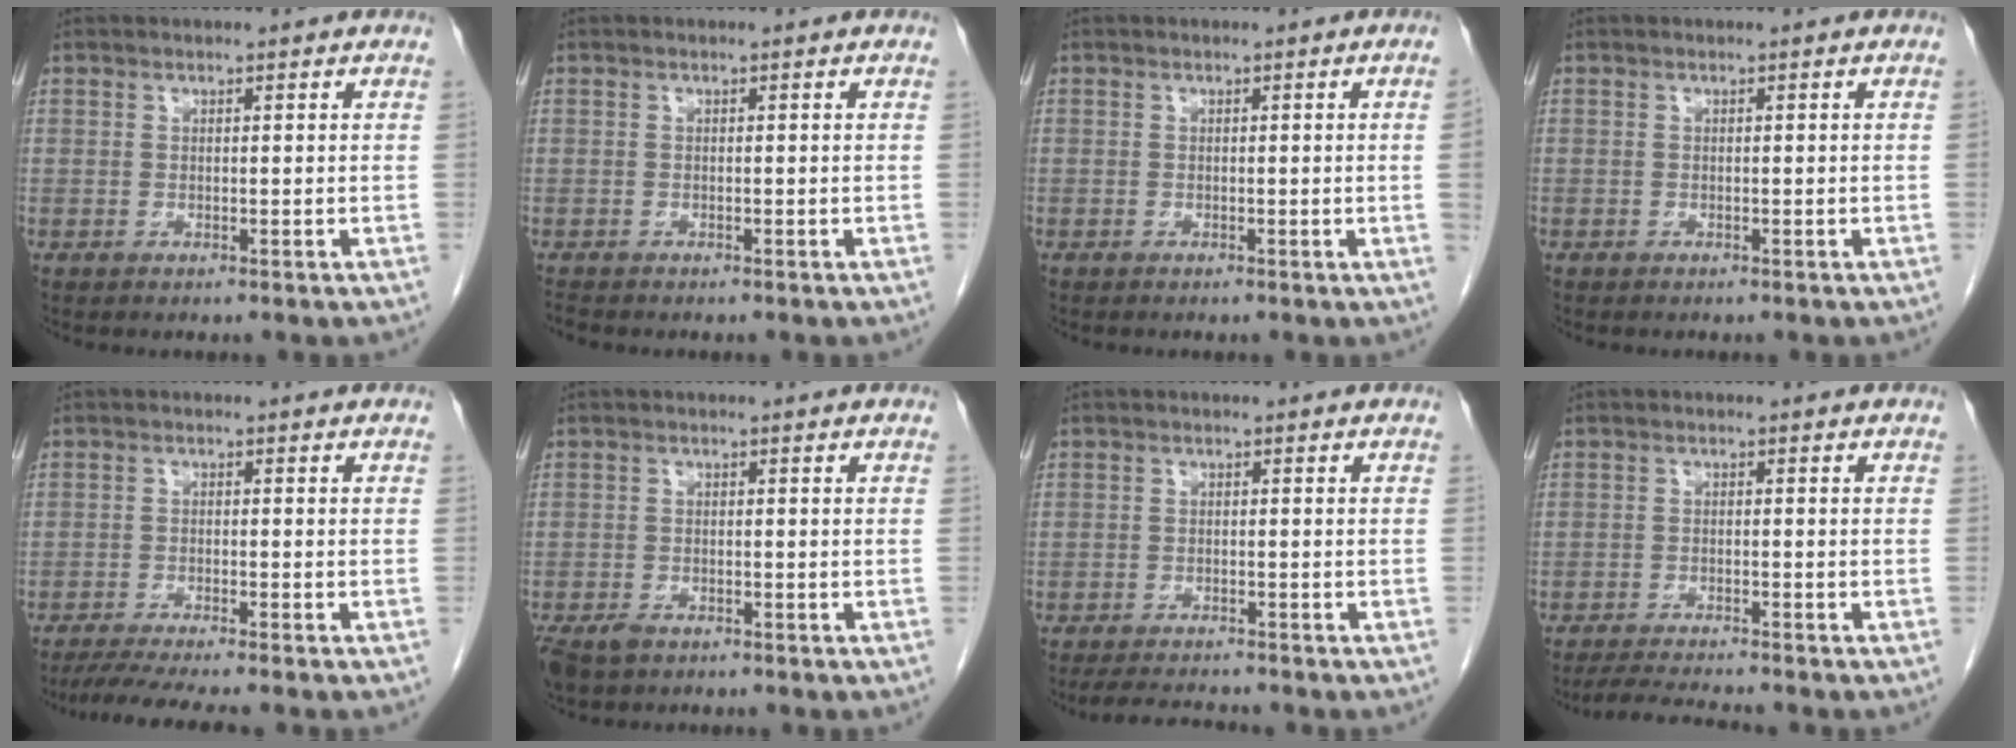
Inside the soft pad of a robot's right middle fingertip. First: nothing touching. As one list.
[{"total": 0.7, "force": [-0.7, 0.1, 0.1], "torque": [-0.010, -0.004, -0.014]}, {"total": 1.5, "force": [-0.2, -0.7, 1.3], "torque": [-0.010, 0.000, -0.002]}, {"total": 0.0}, {"total": 7.1, "force": [-6.2, -0.3, 3.6], "torque": [-0.050, -0.017, -0.101]}, {"total": 4.7, "force": [-3.3, 2.5, 2.3], "torque": [-0.047, -0.007, -0.055]}, {"total": 4.7, "force": [-4.4, 0.4, 1.4], "torque": [-0.023, -0.015, -0.072]}, {"total": 5.5, "force": [-5.2, -0.1, 1.9], "torque": [-0.033, -0.018, -0.087]}]